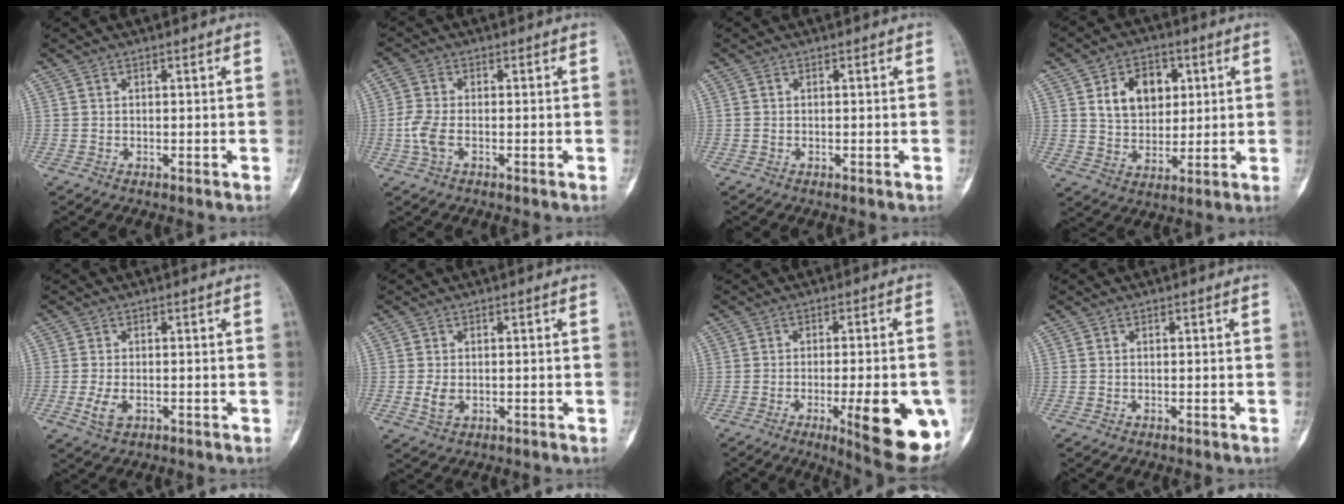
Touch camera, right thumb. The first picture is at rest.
{"total": 4.7, "force": [-1.2, 2.3, 4.0], "torque": [-0.104, 0.007, -0.028]}
{"total": 0.0}
{"total": 11.0, "force": [3.4, 7.9, 6.9], "torque": [-0.070, -0.010, 0.061]}
{"total": 3.4, "force": [-1.0, 1.9, 2.6], "torque": [-0.059, -0.005, -0.017]}
{"total": 2.7, "force": [-0.3, 1.9, 2.0], "torque": [-0.041, -0.004, -0.005]}
{"total": 15.9, "force": [-5.2, 3.8, 14.5], "torque": [-0.147, -0.002, -0.057]}
{"total": 0.0}